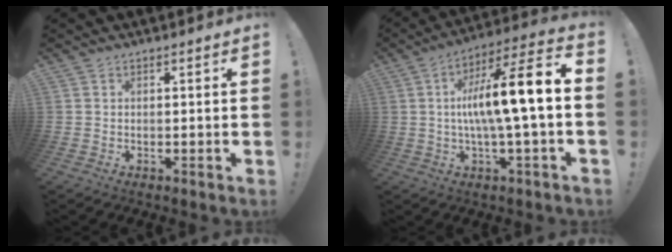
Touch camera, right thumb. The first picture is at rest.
{"total": 14.7, "force": [0.2, 0.9, 14.7], "torque": [-0.247, -0.002, -0.012]}